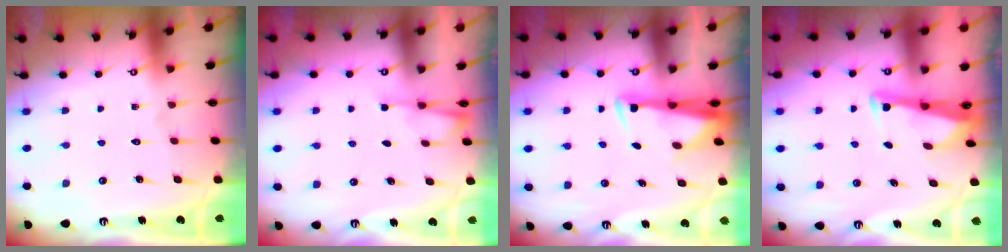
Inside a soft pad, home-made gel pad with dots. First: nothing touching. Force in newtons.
{"total": 2.3, "press": 2.2, "slide": 0.4}
{"total": 3.2, "press": 3.1, "slide": 0.8}
{"total": 2.9, "press": 2.9, "slide": 0.4}